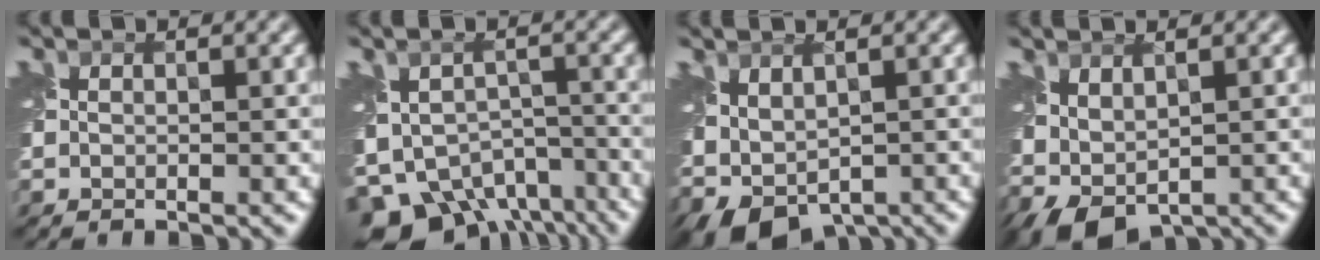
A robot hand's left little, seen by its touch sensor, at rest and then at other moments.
{"total": 9.9, "force": [-6.9, 5.8, 3.9], "torque": [-0.069, -0.022, -0.099]}
{"total": 5.0, "force": [-1.0, 3.1, 3.8], "torque": [-0.069, -0.007, -0.002]}
{"total": 4.0, "force": [0.4, 2.7, 2.9], "torque": [-0.059, 0.002, 0.017]}